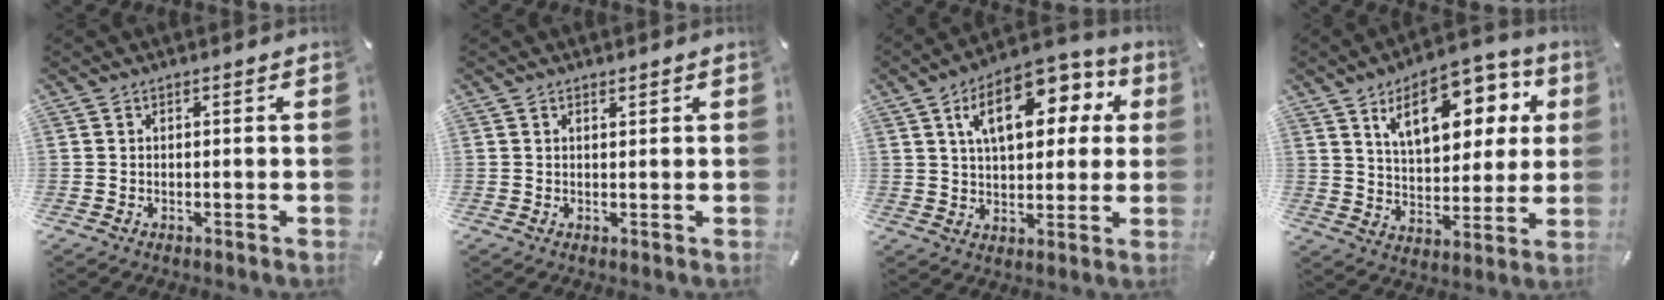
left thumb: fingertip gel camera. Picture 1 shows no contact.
{"total": 0.8, "force": [0.6, 0.4, 0.3], "torque": [-0.006, 0.000, 0.012]}
{"total": 15.6, "force": [6.3, 8.9, 11.2], "torque": [-0.167, -0.011, 0.104]}
{"total": 16.8, "force": [8.3, 9.3, 11.2], "torque": [-0.170, -0.022, 0.140]}